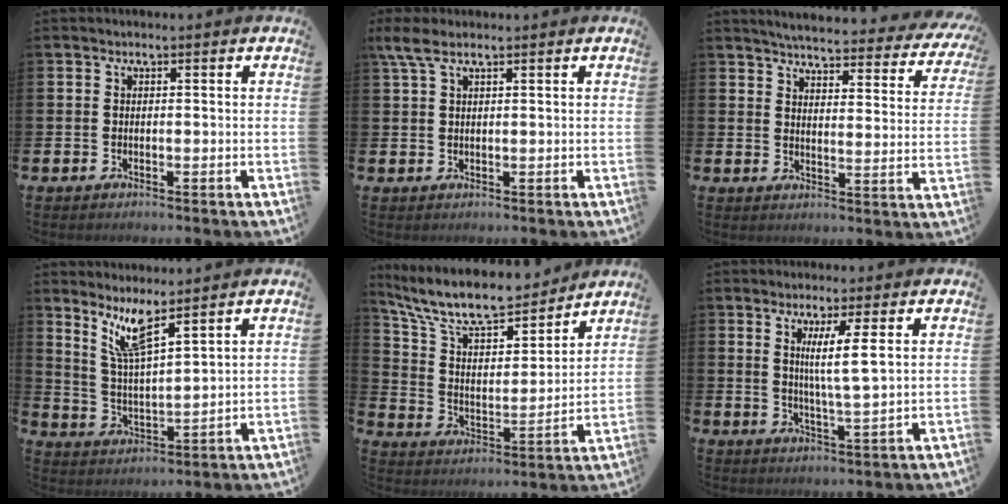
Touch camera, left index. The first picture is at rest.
{"total": 3.6, "force": [2.3, 1.2, 2.4], "torque": [-0.051, 0.003, 0.042]}
{"total": 4.3, "force": [4.1, 0.5, 1.3], "torque": [-0.043, -0.035, 0.064]}
{"total": 7.8, "force": [6.4, 0.9, 4.4], "torque": [-0.103, -0.025, 0.112]}
{"total": 11.0, "force": [9.8, 3.0, 4.0], "torque": [-0.119, -0.061, 0.171]}
{"total": 4.5, "force": [2.7, -0.7, 3.5], "torque": [-0.065, -0.021, 0.040]}